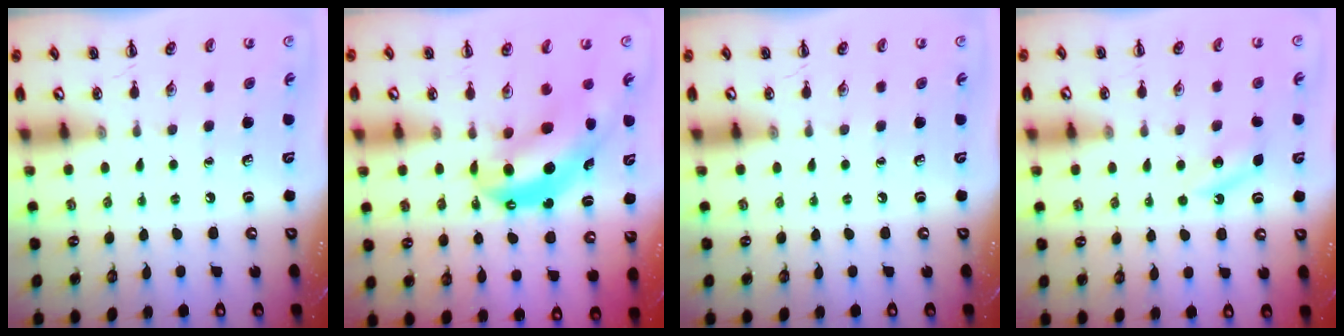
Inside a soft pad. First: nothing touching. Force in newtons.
{"total": 8.4, "press": 8.0, "slide": 2.4}
{"total": 0.0}
{"total": 5.2, "press": 5.0, "slide": 1.6}